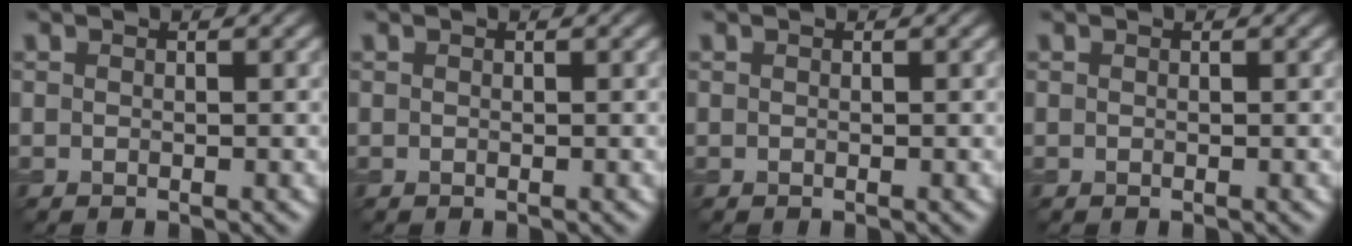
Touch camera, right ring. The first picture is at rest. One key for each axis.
{"total": 0.0}
{"total": 0.0}
{"total": 0.0}